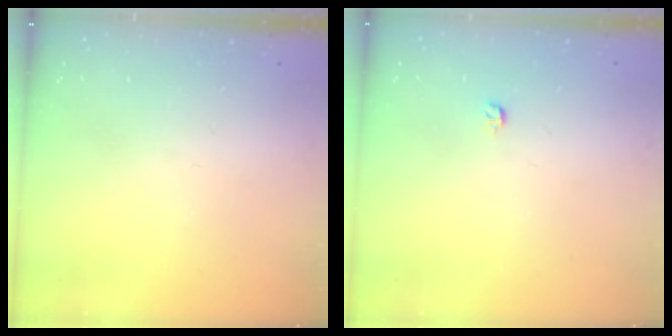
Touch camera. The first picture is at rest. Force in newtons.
{"total": 3.2, "press": 3.2, "slide": 0.4}